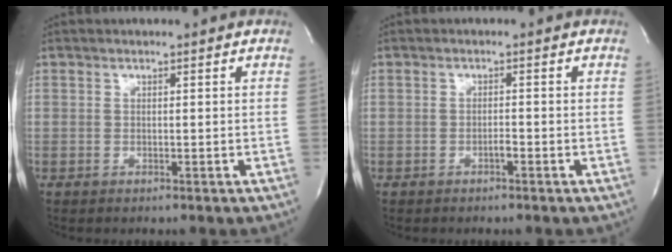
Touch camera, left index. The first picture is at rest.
{"total": 0.9, "force": [-0.7, 0.1, 0.7], "torque": [-0.013, 0.001, -0.012]}